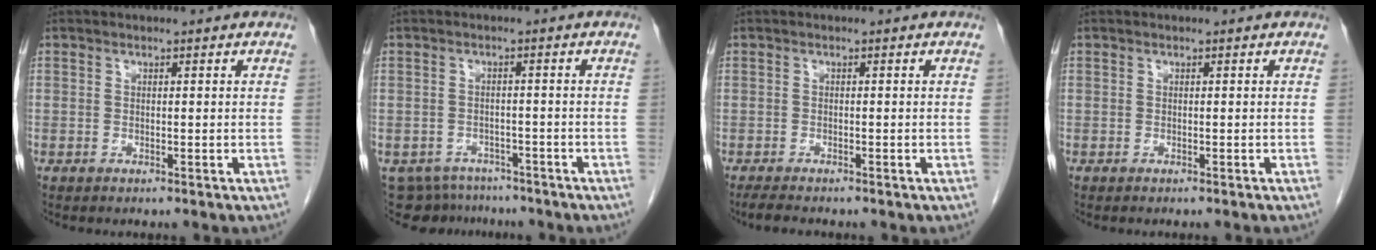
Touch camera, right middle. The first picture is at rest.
{"total": 7.4, "force": [-6.4, 3.7, 0.2], "torque": [-0.005, 0.006, -0.082]}
{"total": 3.0, "force": [-2.6, 0.5, 1.5], "torque": [-0.031, -0.009, -0.039]}
{"total": 1.2, "force": [-1.1, 0.0, 0.6], "torque": [-0.005, 0.001, -0.012]}